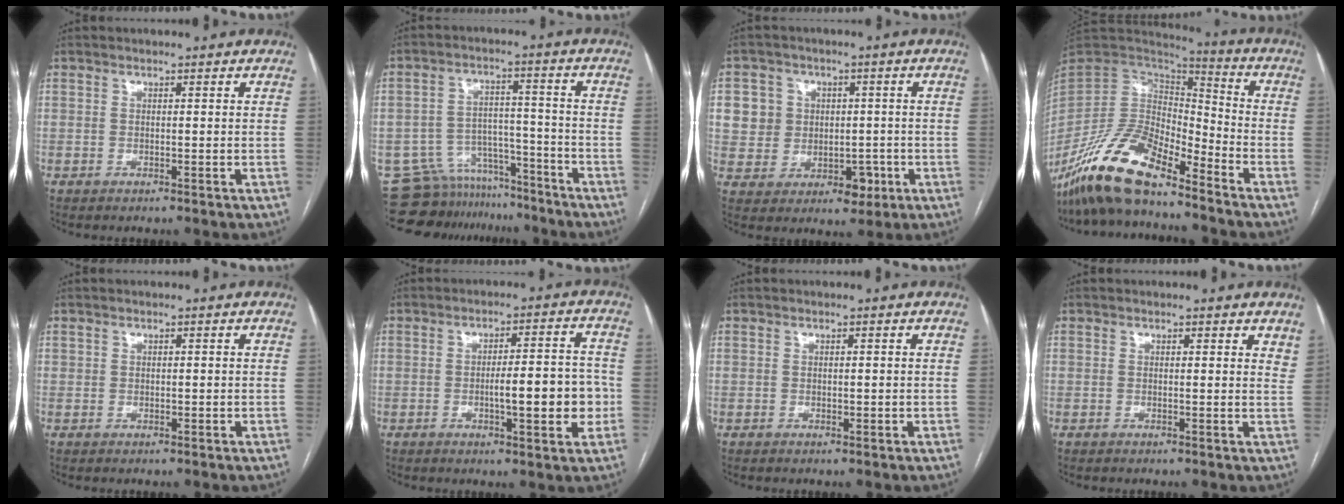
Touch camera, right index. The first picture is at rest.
{"total": 11.9, "force": [-10.7, 5.3, 0.2], "torque": [-0.001, 0.044, -0.159]}
{"total": 9.1, "force": [0.9, 8.8, 2.2], "torque": [-0.038, 0.032, 0.032]}
{"total": 15.7, "force": [-12.0, 4.5, 9.1], "torque": [-0.173, 0.004, -0.227]}
{"total": 0.9, "force": [0.4, 0.7, 0.4], "torque": [-0.002, 0.001, 0.008]}
{"total": 9.2, "force": [-1.6, 2.1, 8.8], "torque": [-0.126, 0.015, -0.018]}
{"total": 0.9, "force": [0.1, 0.6, 0.7], "torque": [-0.008, -0.001, 0.004]}
{"total": 3.3, "force": [2.9, 0.8, 1.3], "torque": [-0.010, -0.007, 0.022]}